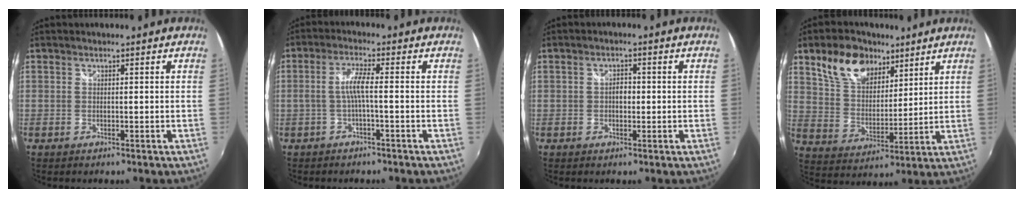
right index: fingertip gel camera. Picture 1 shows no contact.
{"total": 3.6, "force": [-1.2, -0.1, 3.4], "torque": [-0.077, 0.006, -0.023]}
{"total": 2.1, "force": [-0.2, 1.5, 1.5], "torque": [-0.024, 0.006, -0.005]}
{"total": 13.0, "force": [7.9, 7.6, 6.8], "torque": [-0.132, 0.027, 0.152]}